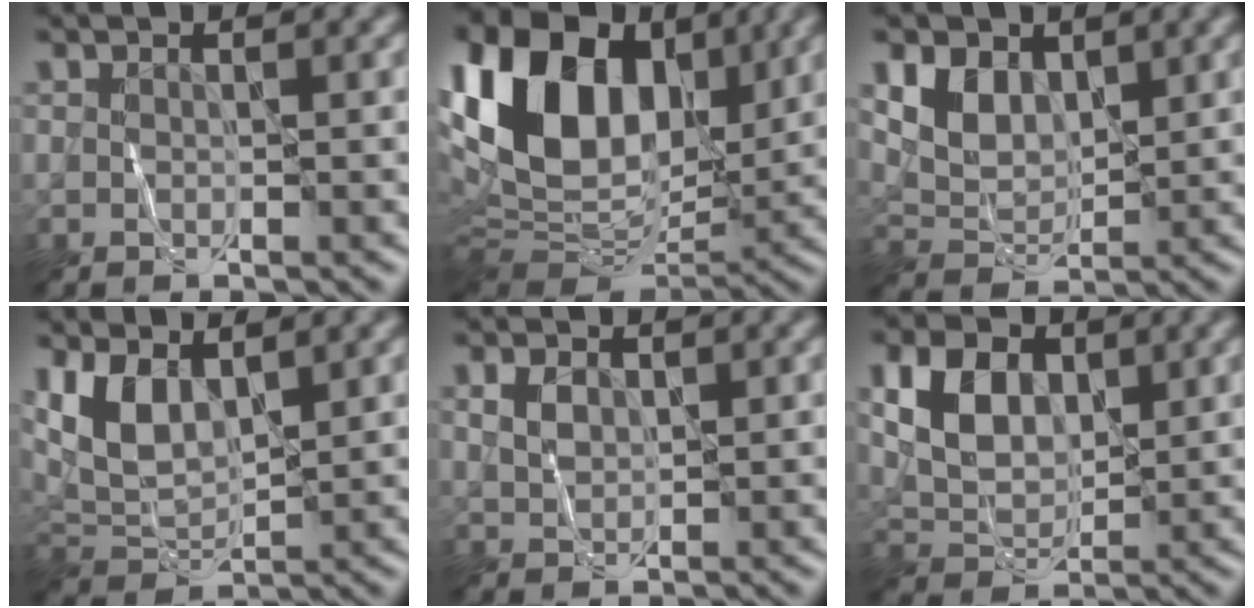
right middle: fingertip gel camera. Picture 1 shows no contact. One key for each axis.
{"total": 17.3, "fx": 5.4, "fy": 11.3, "fz": 12.0, "tx": -0.242, "ty": 0.038, "tz": 0.092}
{"total": 3.9, "fx": 1.9, "fy": 2.7, "fz": 2.1, "tx": -0.051, "ty": -0.009, "tz": 0.037}
{"total": 5.1, "fx": 2.4, "fy": 2.7, "fz": 3.6, "tx": -0.084, "ty": -0.007, "tz": 0.048}
{"total": 1.7, "fx": 0.6, "fy": 1.2, "fz": 1.0, "tx": -0.024, "ty": 0.002, "tz": 0.015}
{"total": 5.4, "fx": 1.7, "fy": 3.8, "fz": 3.6, "tx": -0.075, "ty": 0.001, "tz": 0.032}